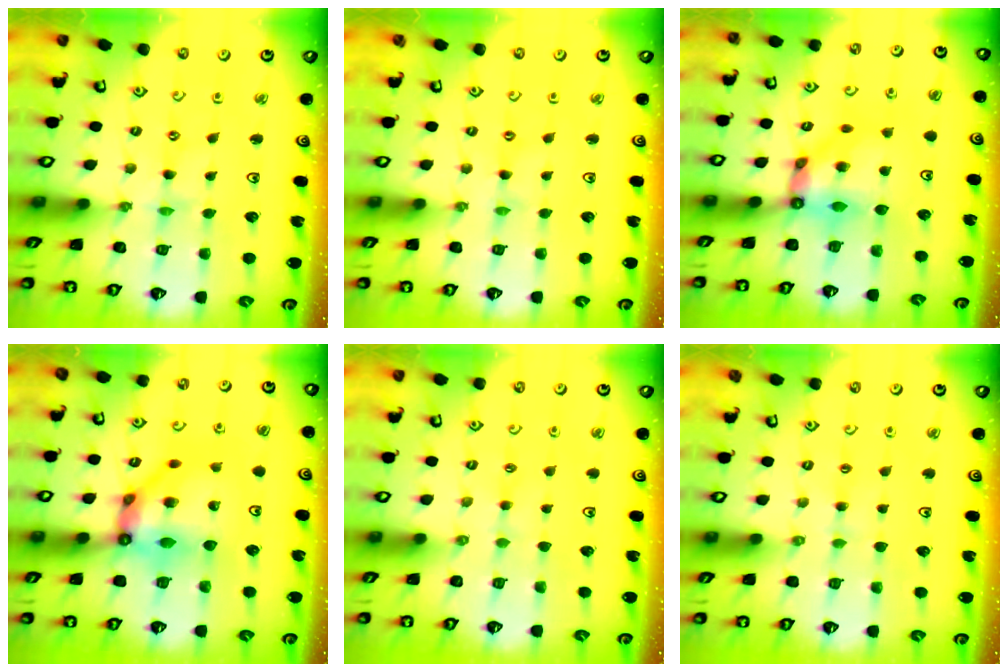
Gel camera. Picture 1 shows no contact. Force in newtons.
{"total": 0.0}
{"total": 8.7, "press": 8.6, "slide": 1.2}
{"total": 11.6, "press": 11.6, "slide": 0.7}
{"total": 1.9, "press": 1.9, "slide": 0.3}
{"total": 2.8, "press": 2.8, "slide": 0.4}